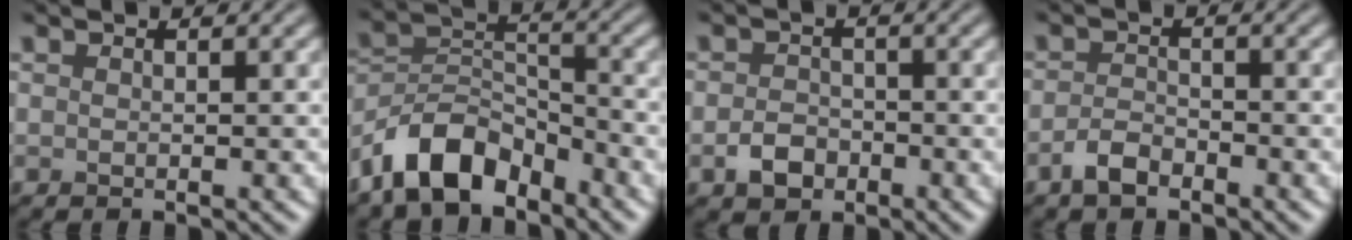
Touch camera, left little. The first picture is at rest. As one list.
[{"total": 7.4, "force": [-5.5, 3.5, 3.6], "torque": [-0.057, 0.004, -0.117]}, {"total": 2.6, "force": [-1.3, 1.8, 1.2], "torque": [-0.017, 0.002, -0.031]}, {"total": 2.2, "force": [-1.7, 0.9, 1.1], "torque": [-0.020, 0.004, -0.038]}]